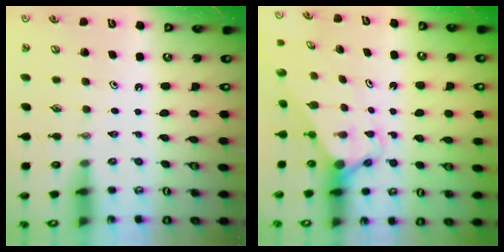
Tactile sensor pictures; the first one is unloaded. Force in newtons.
{"total": 2.7, "press": 2.7, "slide": 0.0}